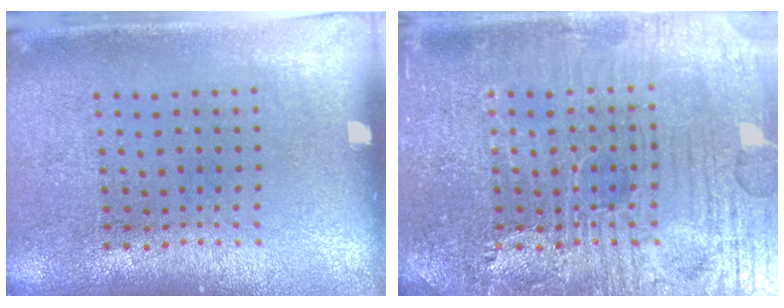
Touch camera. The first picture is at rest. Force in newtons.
{"total": 4.8, "press": 4.7, "slide": 0.5}